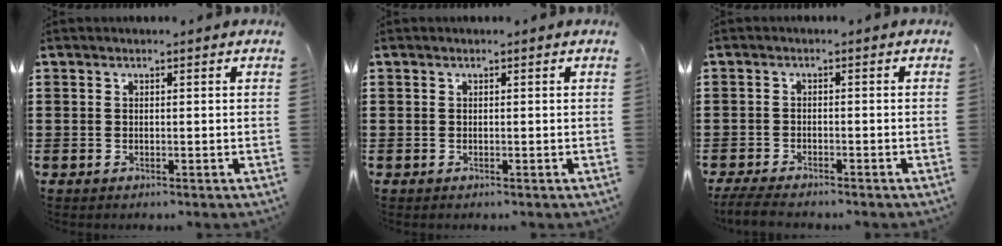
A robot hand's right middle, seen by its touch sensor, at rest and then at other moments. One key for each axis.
{"total": 0.0}
{"total": 2.9, "fx": -2.7, "fy": 0.3, "fz": 0.9, "tx": -0.031, "ty": -0.006, "tz": -0.060}